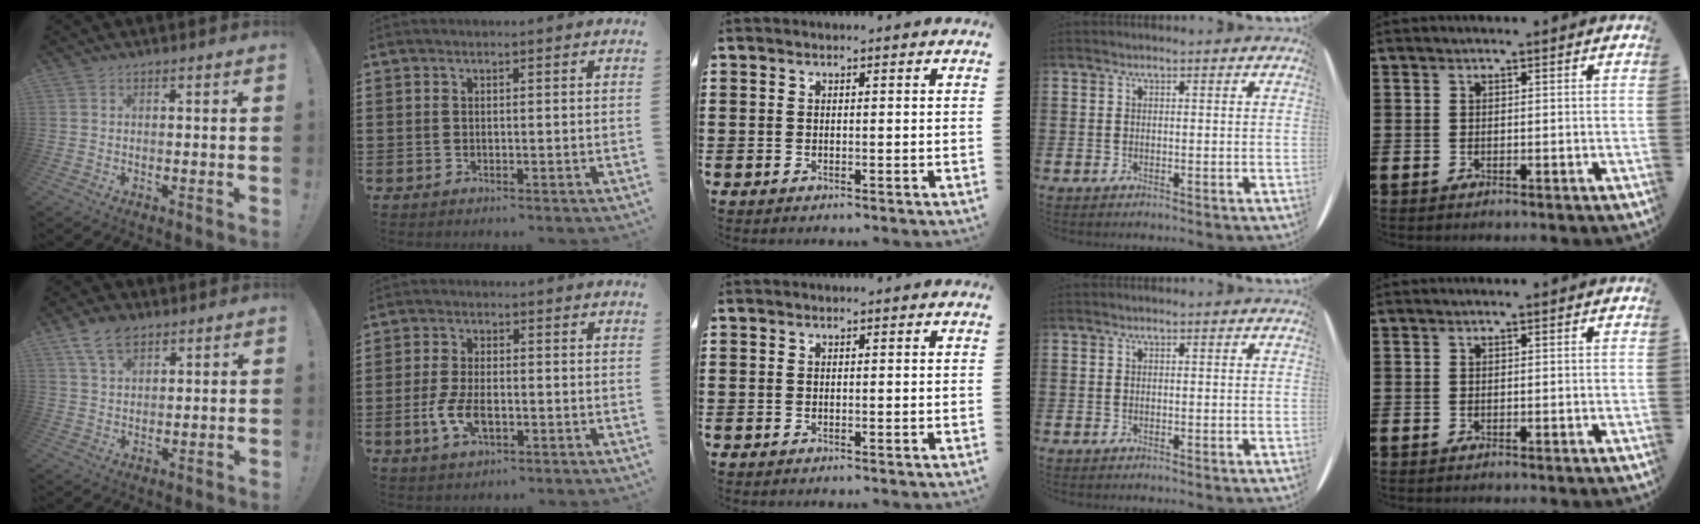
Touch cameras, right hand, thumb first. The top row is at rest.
{"thumb": {"total": 7.9, "force": [5.0, 4.4, 4.3], "torque": [-0.076, -0.015, 0.096]}, "index": {"total": 5.3, "force": [-1.6, 2.5, 4.4], "torque": [-0.104, -0.007, -0.031]}}